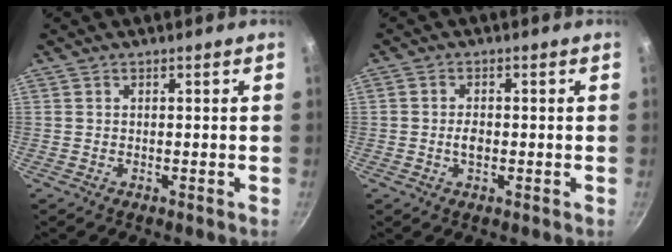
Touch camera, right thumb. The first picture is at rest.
{"total": 2.7, "force": [-0.4, 1.6, 2.1], "torque": [-0.038, 0.007, -0.009]}